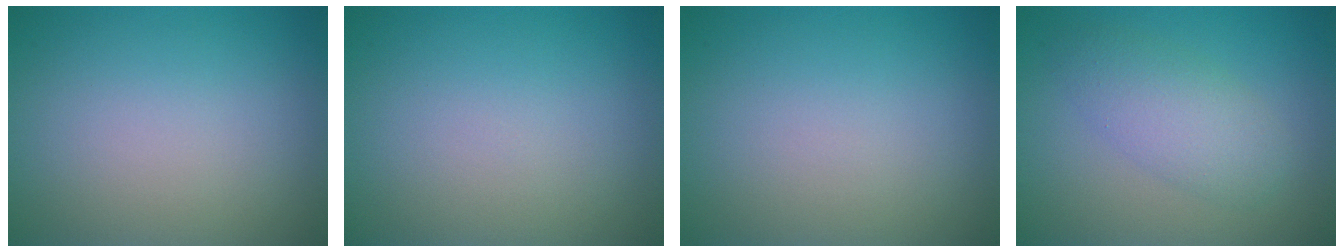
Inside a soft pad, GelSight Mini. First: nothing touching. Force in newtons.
{"total": 0.0}
{"total": 0.0}
{"total": 3.7, "press": 3.7, "slide": 0.1}